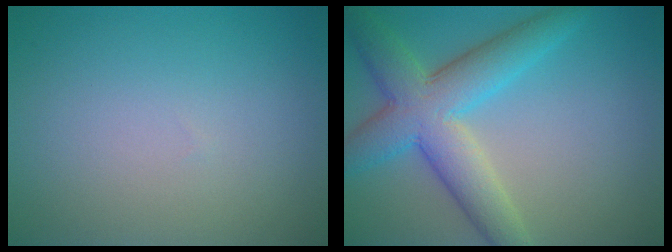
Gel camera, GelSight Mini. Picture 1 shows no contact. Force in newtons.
{"total": 7.3, "press": 7.3, "slide": 0.3}